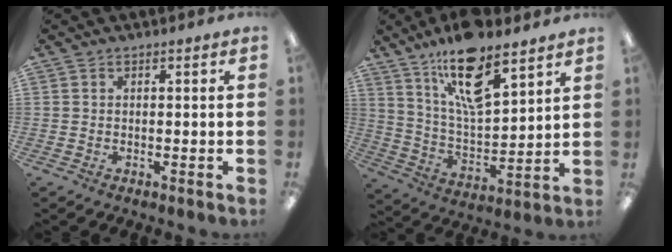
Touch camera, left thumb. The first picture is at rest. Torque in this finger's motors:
{"motor_torque": [0.49, 0.37, 1.22, -1.56, 0.18]}